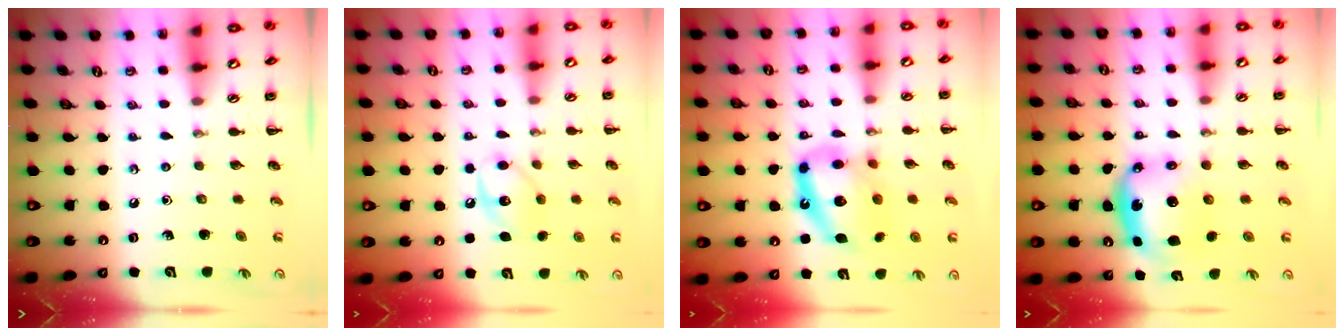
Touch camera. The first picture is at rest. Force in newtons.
{"total": 10.7, "press": 10.6, "slide": 0.8}
{"total": 16.1, "press": 15.7, "slide": 3.4}
{"total": 6.4, "press": 6.3, "slide": 1.3}